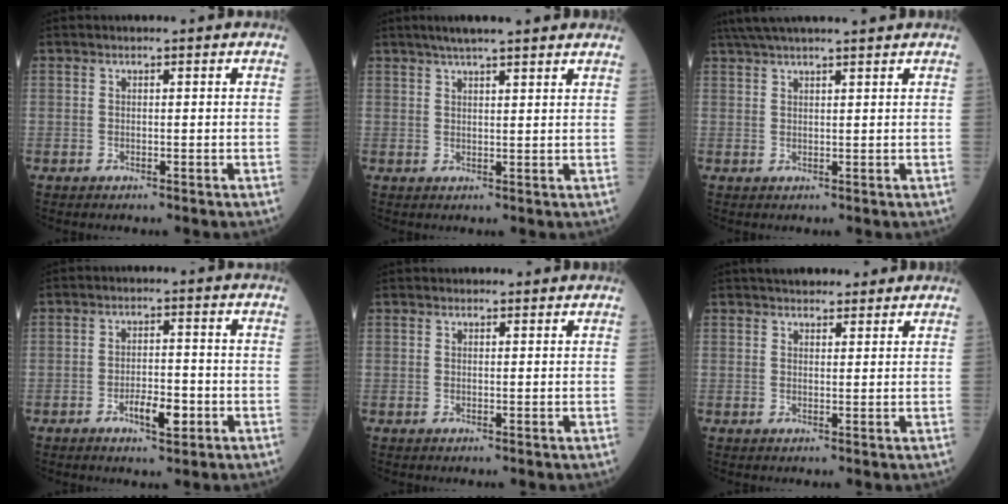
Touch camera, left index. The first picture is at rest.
{"total": 9.1, "force": [7.4, 0.9, 5.2], "torque": [-0.073, 0.033, 0.099]}
{"total": 10.3, "force": [9.0, 0.1, 5.1], "torque": [-0.086, 0.036, 0.130]}
{"total": 4.6, "force": [-2.0, 1.5, 3.8], "torque": [-0.067, 0.002, -0.030]}
{"total": 1.7, "force": [1.6, 0.5, 0.0], "torque": [-0.004, 0.013, 0.021]}
{"total": 8.0, "force": [6.9, 2.6, 3.0], "torque": [-0.036, 0.025, 0.097]}